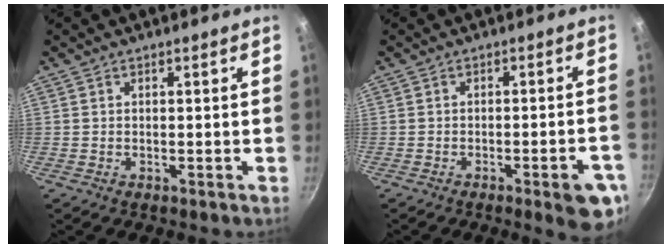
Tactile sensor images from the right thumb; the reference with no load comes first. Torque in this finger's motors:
{"motor_torque": [1.67, 0.73, 1.14, -0.70, 0.13]}